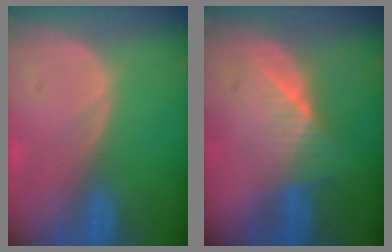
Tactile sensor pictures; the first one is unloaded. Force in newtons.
{"total": 6.1, "press": 5.7, "slide": 2.1}